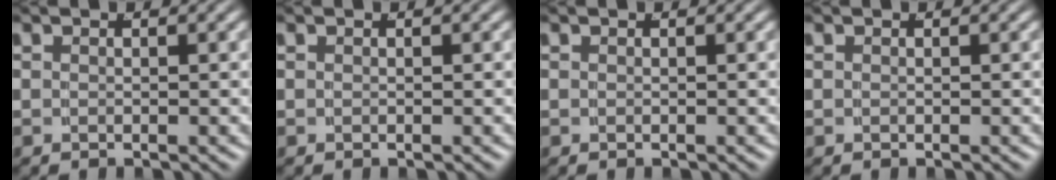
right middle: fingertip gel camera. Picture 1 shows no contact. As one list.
[{"total": 0.0}, {"total": 0.0}, {"total": 0.0}]